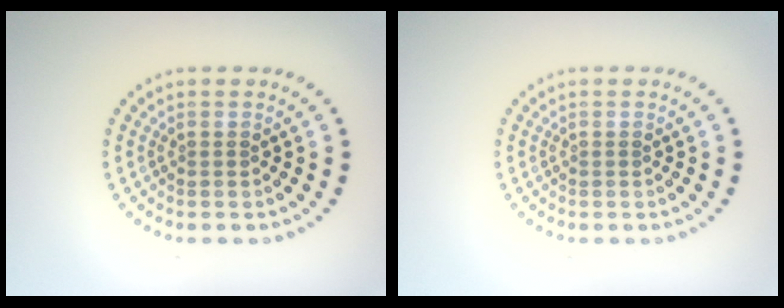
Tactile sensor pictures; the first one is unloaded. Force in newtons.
{"total": 0.0}